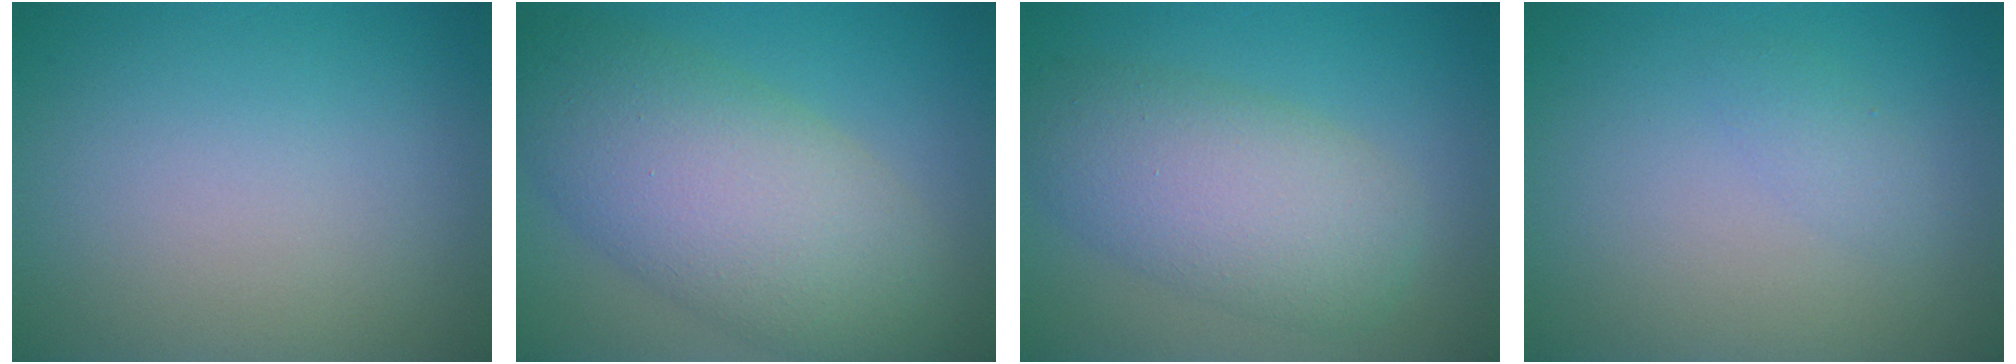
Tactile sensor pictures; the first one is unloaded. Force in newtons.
{"total": 9.6, "press": 9.5, "slide": 0.3}
{"total": 6.4, "press": 6.4, "slide": 0.2}
{"total": 1.1, "press": 1.1, "slide": 0.0}